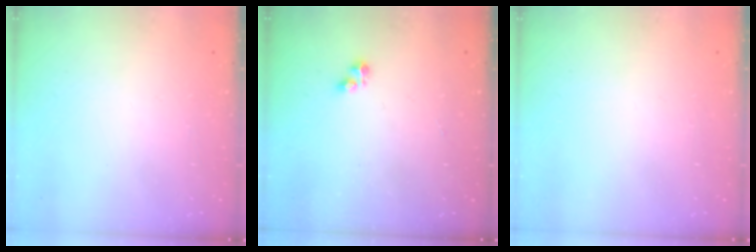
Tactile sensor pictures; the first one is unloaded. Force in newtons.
{"total": 4.2, "press": 4.1, "slide": 0.6}
{"total": 0.0}